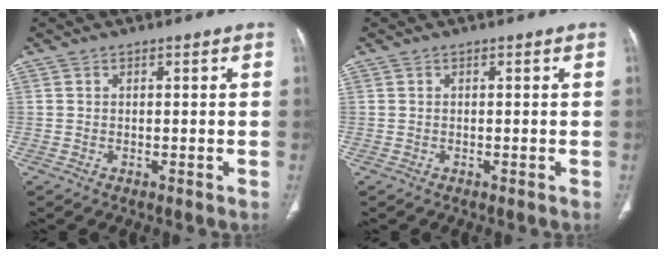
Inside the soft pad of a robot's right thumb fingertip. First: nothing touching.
{"total": 0.0}